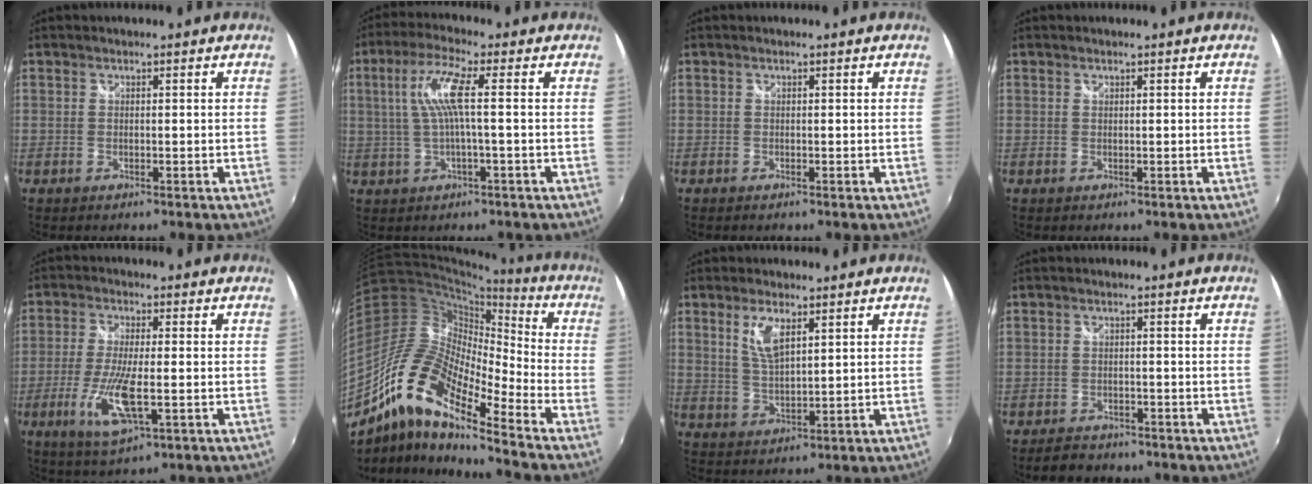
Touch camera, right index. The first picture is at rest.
{"total": 7.1, "force": [0.8, 0.1, 7.0], "torque": [-0.138, 0.003, 0.023]}
{"total": 0.0}
{"total": 0.0}
{"total": 10.1, "force": [-2.9, 2.5, 9.3], "torque": [-0.193, -0.018, -0.055]}
{"total": 16.6, "force": [-10.6, 4.3, 12.1], "torque": [-0.212, 0.002, -0.222]}
{"total": 5.9, "force": [2.8, 2.1, 4.7], "torque": [-0.090, -0.002, 0.059]}
{"total": 4.7, "force": [-4.0, 2.3, 1.0], "torque": [-0.035, 0.002, -0.062]}